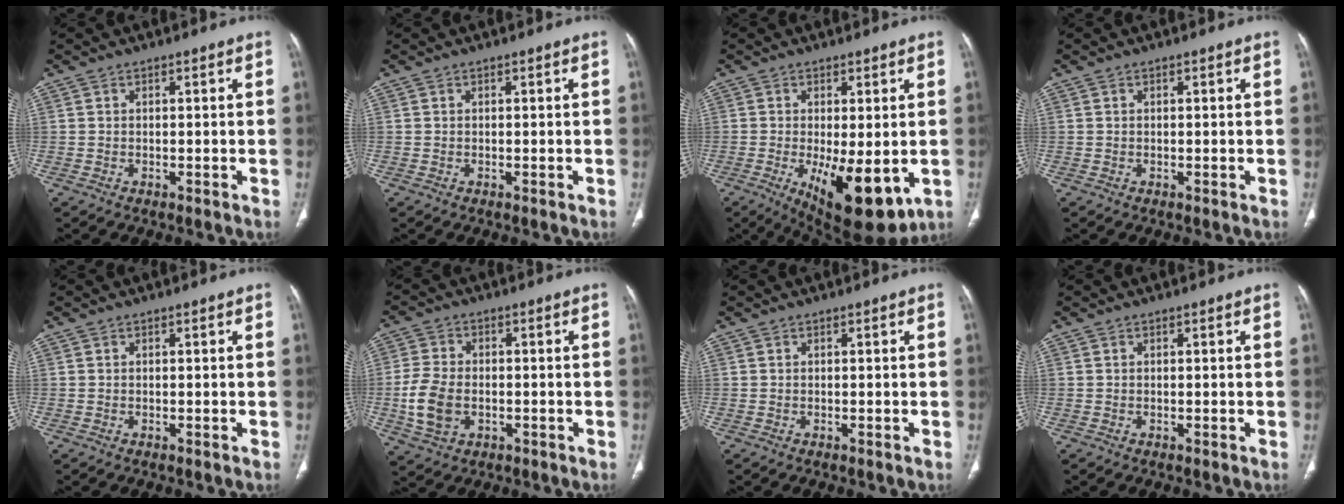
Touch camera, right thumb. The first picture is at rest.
{"total": 0.0}
{"total": 13.2, "force": [-3.3, 5.1, 11.7], "torque": [-0.172, -0.026, -0.032]}
{"total": 0.0}
{"total": 0.0}
{"total": 8.7, "force": [-1.7, 5.9, 6.1], "torque": [-0.128, 0.003, -0.031]}
{"total": 0.0}
{"total": 0.0}